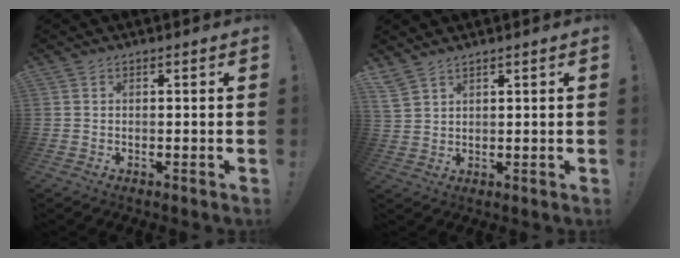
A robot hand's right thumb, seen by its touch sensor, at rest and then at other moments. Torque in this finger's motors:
{"motor_torque": [0.64, 0.99, 0.17, 0.16, 0.06]}